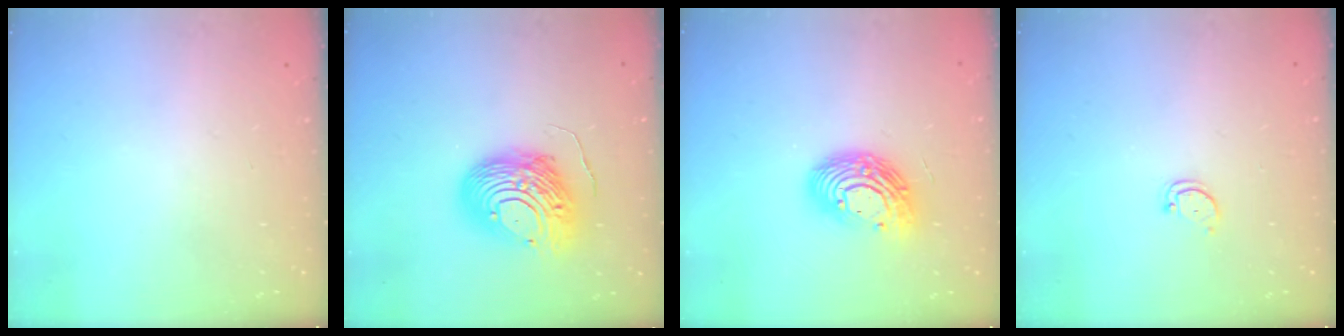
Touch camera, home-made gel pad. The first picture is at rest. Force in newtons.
{"total": 14.4, "press": 14.4, "slide": 1.2}
{"total": 12.9, "press": 12.9, "slide": 1.2}
{"total": 2.3, "press": 2.3, "slide": 0.4}